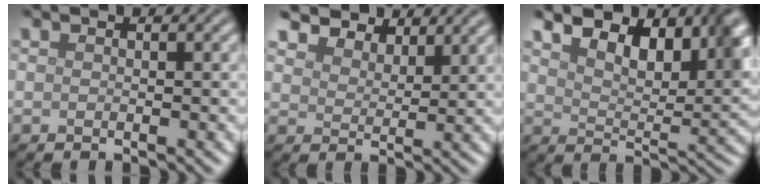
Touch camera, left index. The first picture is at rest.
{"total": 5.1, "force": [4.7, 1.6, 1.2], "torque": [-0.038, -0.011, 0.089]}
{"total": 7.8, "force": [4.9, 3.5, 5.0], "torque": [-0.076, 0.001, 0.073]}